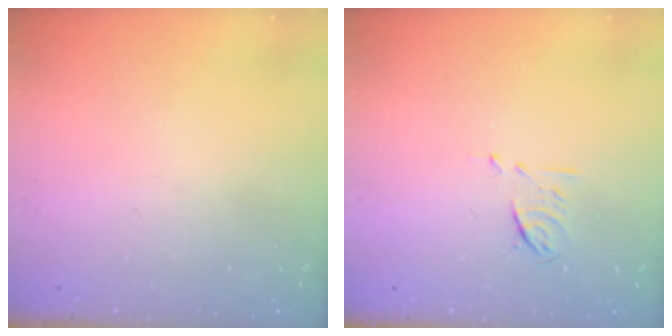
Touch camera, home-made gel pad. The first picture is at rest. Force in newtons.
{"total": 6.6, "press": 6.5, "slide": 1.1}